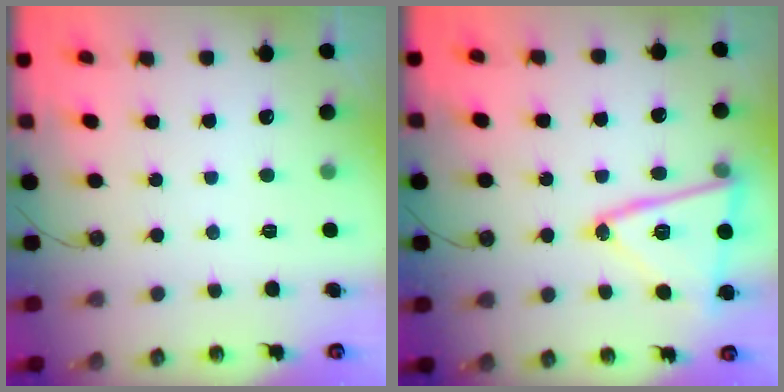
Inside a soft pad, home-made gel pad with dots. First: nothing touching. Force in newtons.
{"total": 15.8, "press": 15.6, "slide": 2.5}